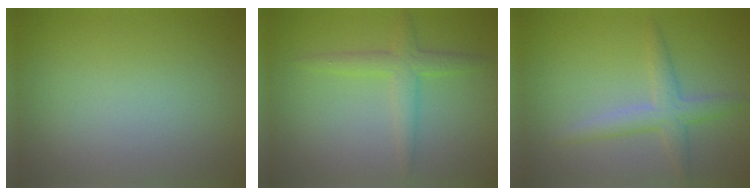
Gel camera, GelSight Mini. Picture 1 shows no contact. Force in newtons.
{"total": 2.5, "press": 2.5, "slide": 0.1}
{"total": 2.8, "press": 2.8, "slide": 0.0}